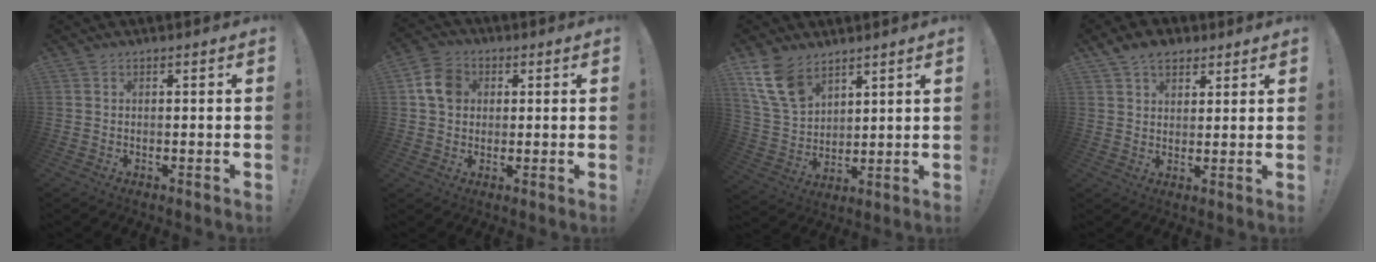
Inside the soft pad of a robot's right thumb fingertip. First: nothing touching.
{"total": 8.4, "force": [2.1, 6.9, 4.3], "torque": [-0.069, 0.014, 0.044]}
{"total": 13.3, "force": [8.5, 8.0, 6.3], "torque": [-0.141, -0.038, 0.170]}
{"total": 7.4, "force": [5.0, 4.7, 2.8], "torque": [-0.039, -0.017, 0.093]}